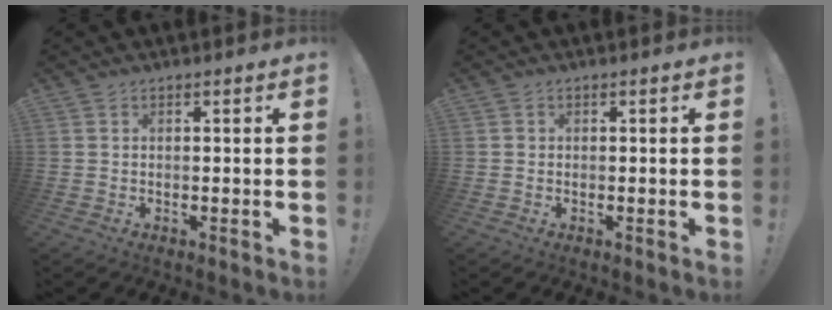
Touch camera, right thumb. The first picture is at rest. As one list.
[{"total": 0.6, "force": [0.0, 0.6, 0.1], "torque": [-0.003, 0.002, 0.000]}]